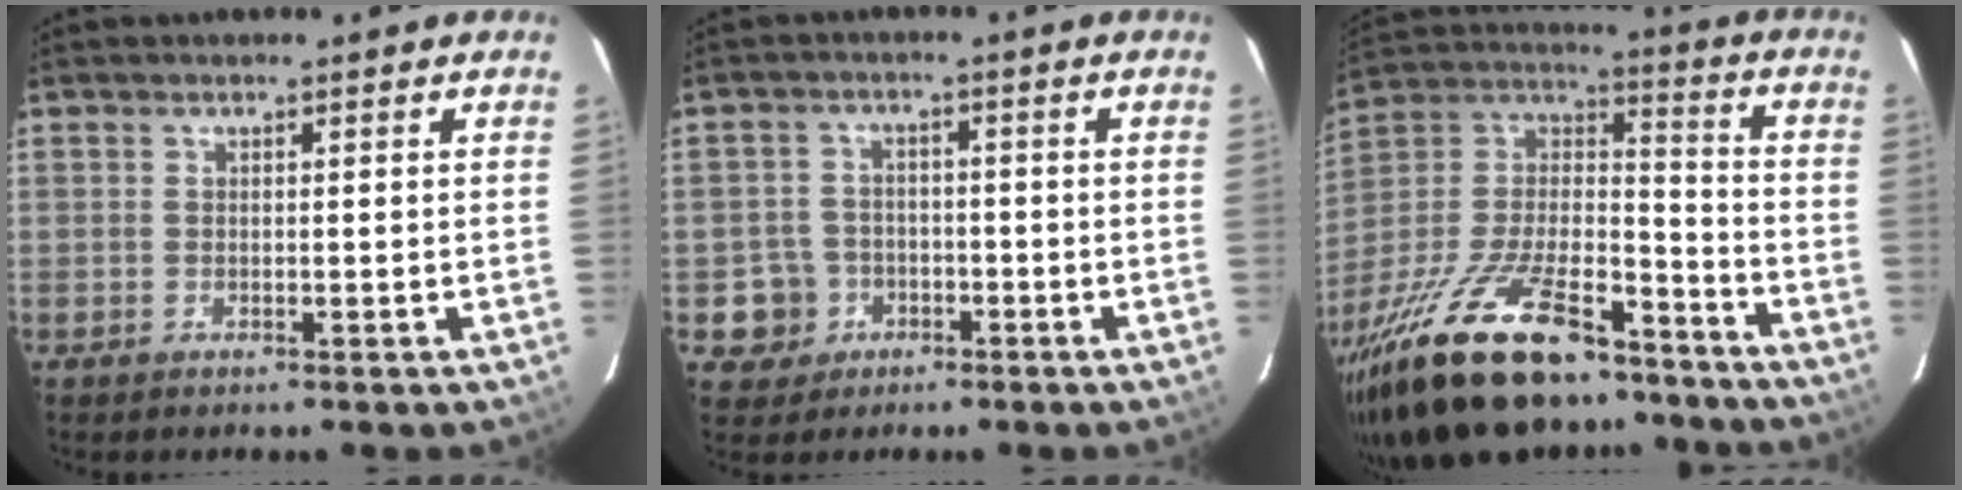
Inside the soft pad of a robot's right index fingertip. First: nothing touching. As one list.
[{"total": 5.9, "force": [-2.3, 5.4, 0.5], "torque": [-0.023, 0.020, -0.034]}, {"total": 32.7, "force": [-23.1, 12.8, 19.3], "torque": [-0.392, -0.014, -0.364]}]